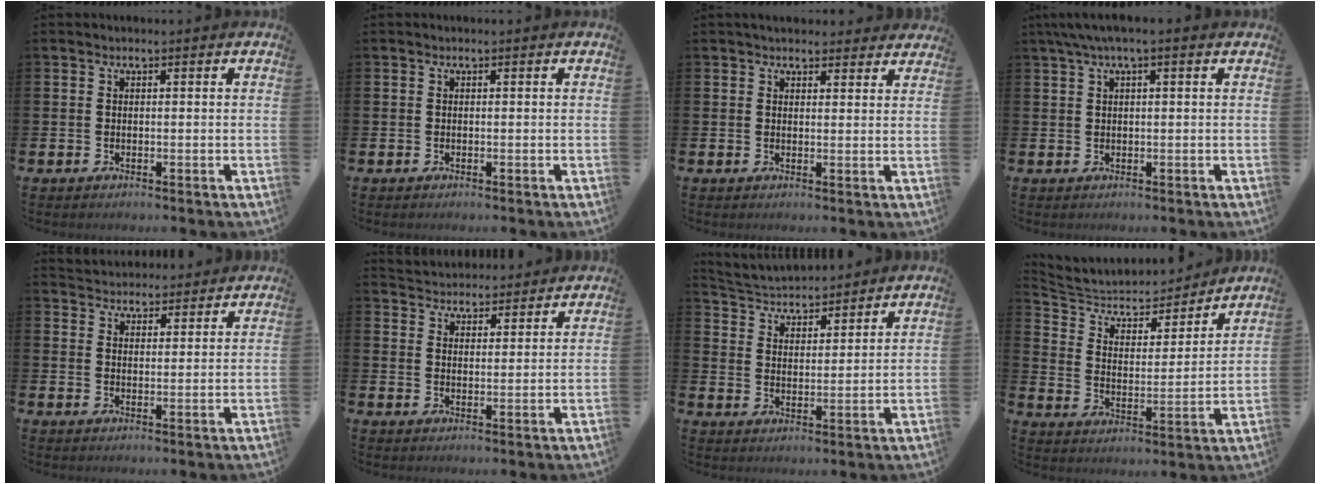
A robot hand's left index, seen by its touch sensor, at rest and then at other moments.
{"total": 0.0}
{"total": 3.4, "force": [3.2, 1.0, 0.2], "torque": [0.004, -0.016, 0.058]}
{"total": 2.7, "force": [1.4, 0.4, 2.3], "torque": [-0.040, 0.002, 0.023]}
{"total": 4.0, "force": [3.8, 0.9, -0.3], "torque": [-0.008, -0.017, 0.072]}
{"total": 4.1, "force": [3.9, 0.8, -0.5], "torque": [-0.007, -0.023, 0.072]}
{"total": 4.0, "force": [3.8, 1.0, -0.1], "torque": [-0.020, -0.030, 0.064]}
{"total": 6.2, "force": [5.6, 2.3, 1.1], "torque": [-0.057, -0.043, 0.093]}